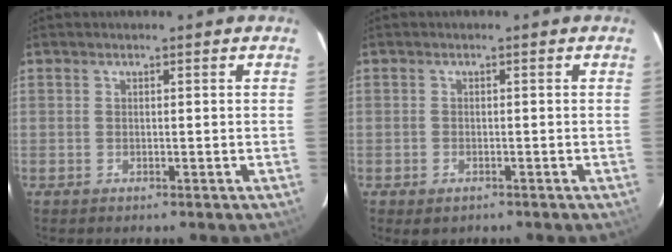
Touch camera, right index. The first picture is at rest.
{"total": 2.1, "force": [-1.2, 1.4, 1.0], "torque": [-0.019, -0.004, -0.018]}